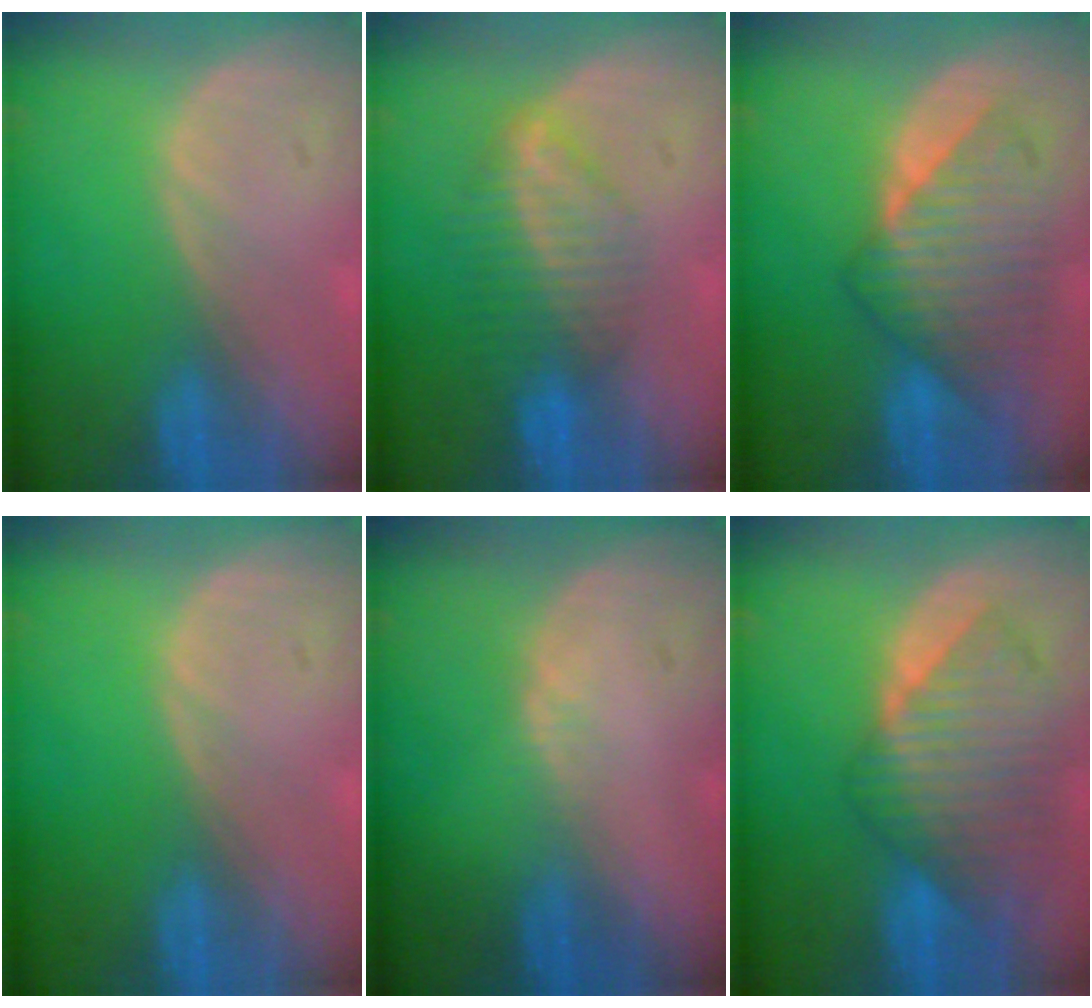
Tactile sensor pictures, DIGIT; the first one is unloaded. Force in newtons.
{"total": 6.9, "press": 6.0, "slide": 3.5}
{"total": 8.6, "press": 8.1, "slide": 2.7}
{"total": 0.0}
{"total": 1.0, "press": 0.7, "slide": 0.6}
{"total": 10.0, "press": 8.7, "slide": 5.1}